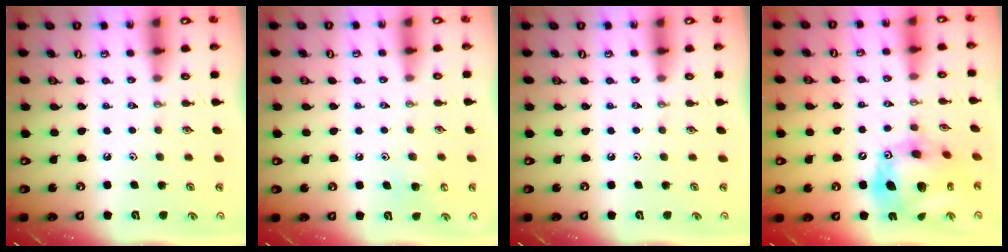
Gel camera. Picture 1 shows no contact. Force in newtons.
{"total": 6.2, "press": 6.2, "slide": 0.8}
{"total": 0.0}
{"total": 17.9, "press": 17.8, "slide": 1.8}